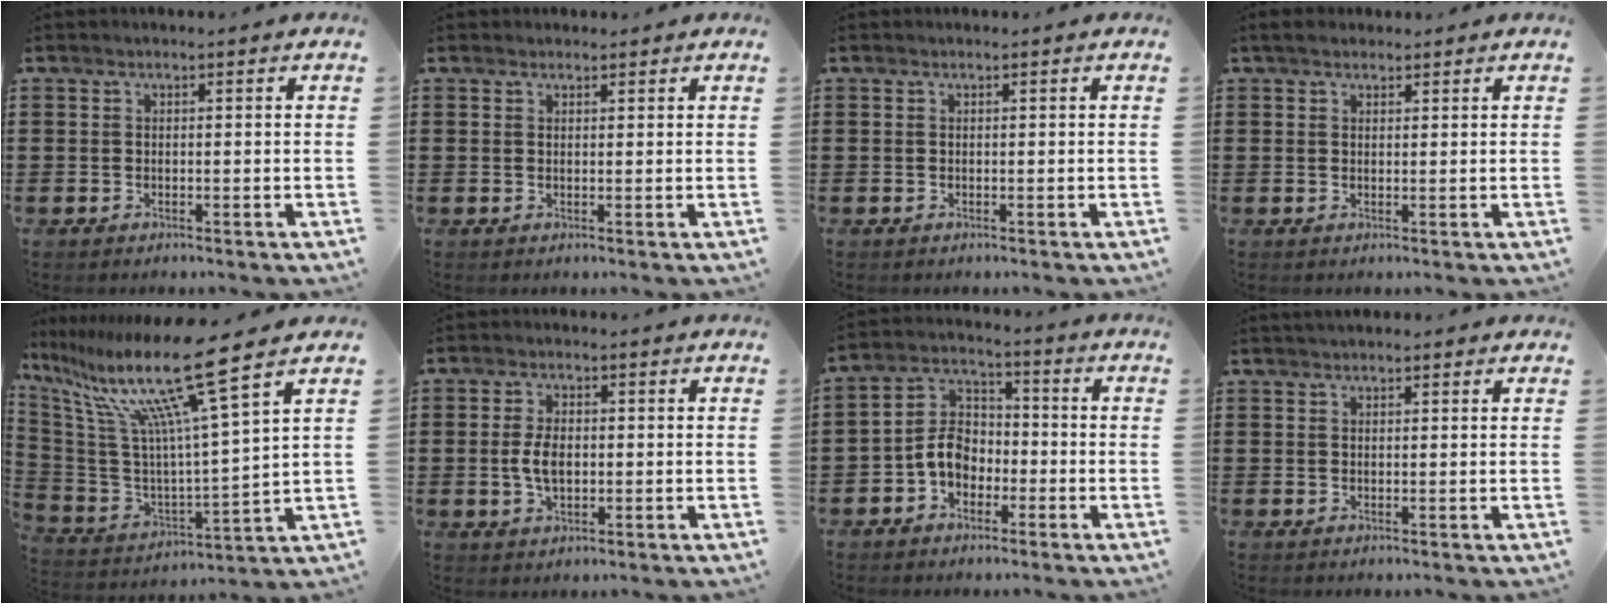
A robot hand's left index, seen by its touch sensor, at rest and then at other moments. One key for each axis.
{"total": 1.0, "fx": 0.9, "fy": 0.4, "fz": 0.2, "tx": -0.005, "ty": 0.002, "tz": 0.019}
{"total": 0.0}
{"total": 1.9, "fx": 1.6, "fy": 0.9, "fz": 0.5, "tx": -0.014, "ty": 0.008, "tz": 0.030}
{"total": 17.0, "fx": 12.0, "fy": 0.8, "fz": 12.1, "tx": -0.262, "ty": -0.070, "tz": 0.188}
{"total": 4.5, "fx": 0.1, "fy": 2.4, "fz": 3.9, "tx": -0.088, "ty": 0.002, "tz": -0.004}
{"total": 6.5, "fx": -2.7, "fy": 4.6, "fz": 3.7, "tx": -0.097, "ty": 0.009, "tz": -0.060}
{"total": 1.2, "fx": 1.0, "fy": 0.5, "fz": 0.3, "tx": -0.006, "ty": 0.004, "tz": 0.019}